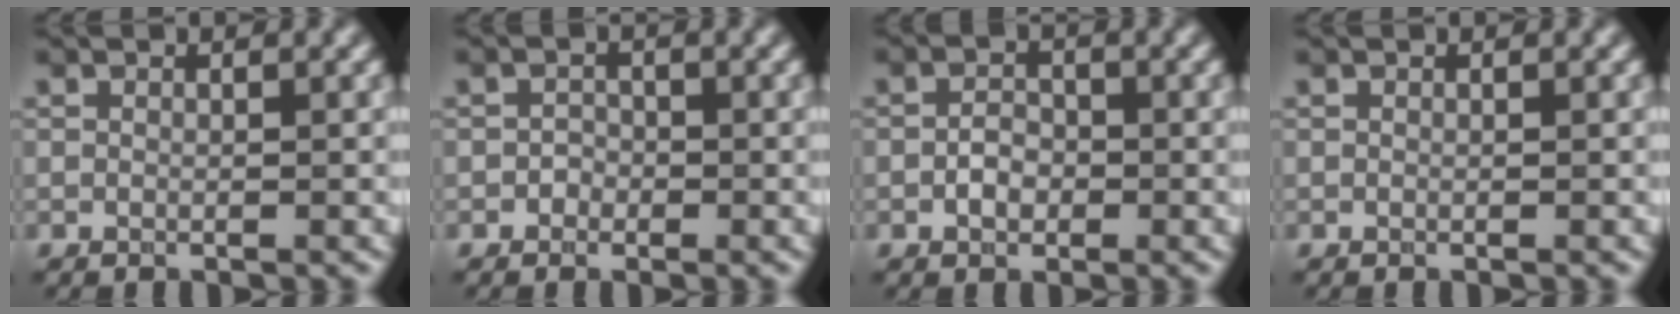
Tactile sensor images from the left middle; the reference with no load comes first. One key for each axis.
{"total": 1.0, "fx": -0.4, "fy": 0.8, "fz": 0.2, "tx": 0.000, "ty": 0.000, "tz": -0.008}
{"total": 1.9, "fx": -0.6, "fy": 1.4, "fz": 1.2, "tx": -0.022, "ty": 0.003, "tz": -0.014}
{"total": 0.0}